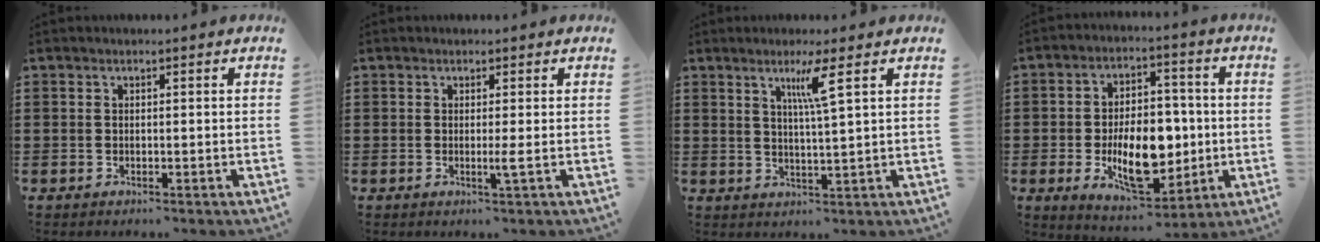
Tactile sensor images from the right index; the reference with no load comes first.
{"total": 2.0, "force": [-0.3, -0.4, 1.9], "torque": [-0.033, -0.008, -0.008]}
{"total": 4.6, "force": [2.4, -0.6, 3.9], "torque": [-0.075, -0.008, 0.035]}
{"total": 11.9, "force": [-2.0, 6.8, 9.6], "torque": [-0.159, -0.005, -0.036]}